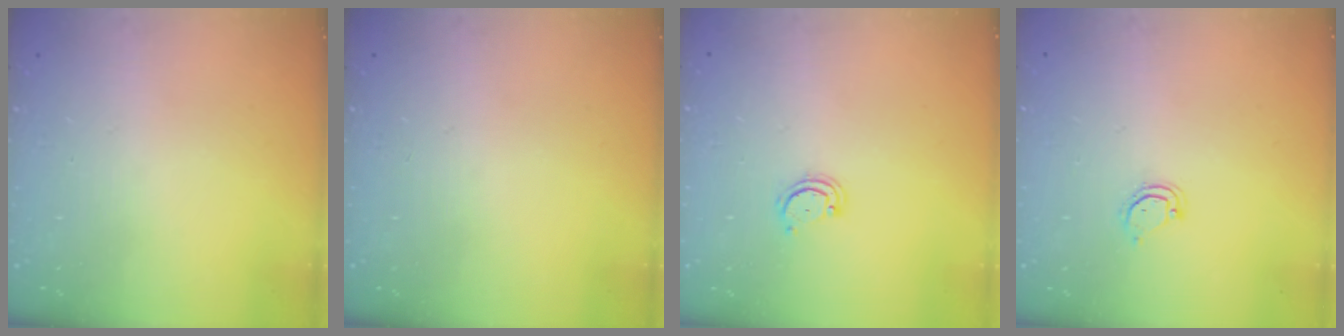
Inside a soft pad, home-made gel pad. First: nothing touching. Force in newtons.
{"total": 0.0}
{"total": 2.6, "press": 2.6, "slide": 0.3}
{"total": 3.1, "press": 3.1, "slide": 0.4}